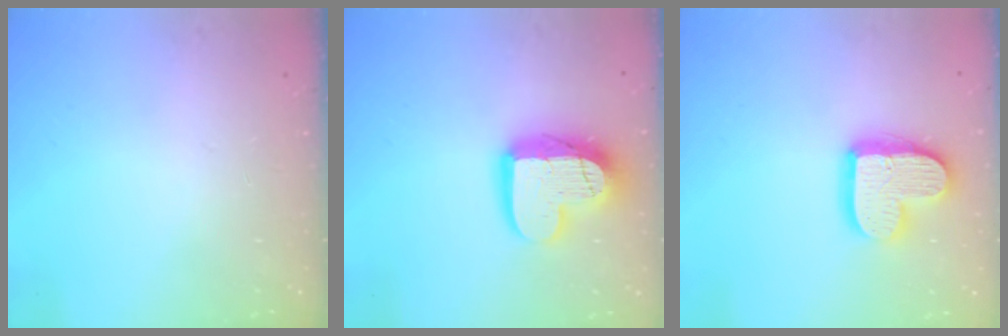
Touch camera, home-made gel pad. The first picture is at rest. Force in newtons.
{"total": 17.3, "press": 17.3, "slide": 1.7}
{"total": 15.6, "press": 15.5, "slide": 1.3}